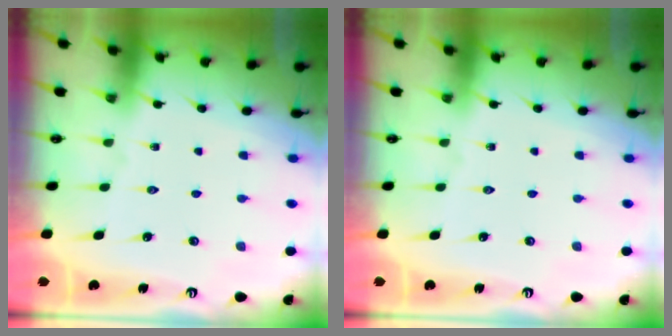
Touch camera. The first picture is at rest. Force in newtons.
{"total": 0.0}